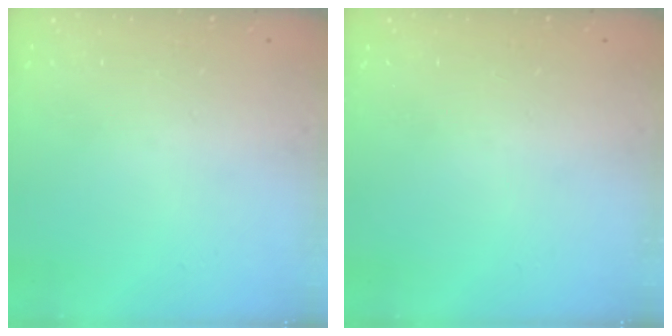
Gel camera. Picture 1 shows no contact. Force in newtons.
{"total": 0.0}